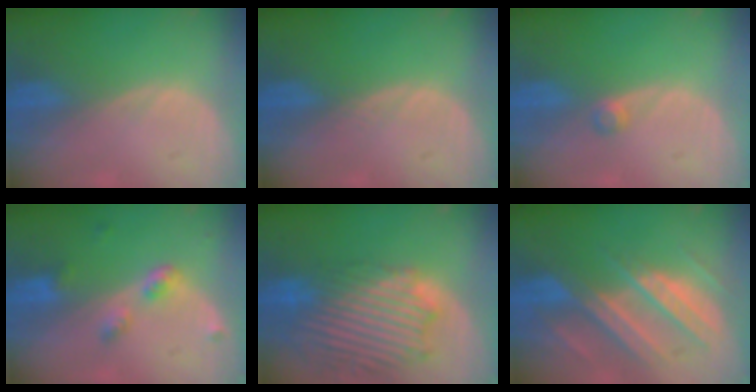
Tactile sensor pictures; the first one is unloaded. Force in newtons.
{"total": 0.6, "press": 0.6, "slide": 0.0}
{"total": 1.6, "press": 1.4, "slide": 0.8}
{"total": 4.2, "press": 3.9, "slide": 1.6}
{"total": 14.0, "press": 12.0, "slide": 7.1}
{"total": 10.3, "press": 9.1, "slide": 4.9}